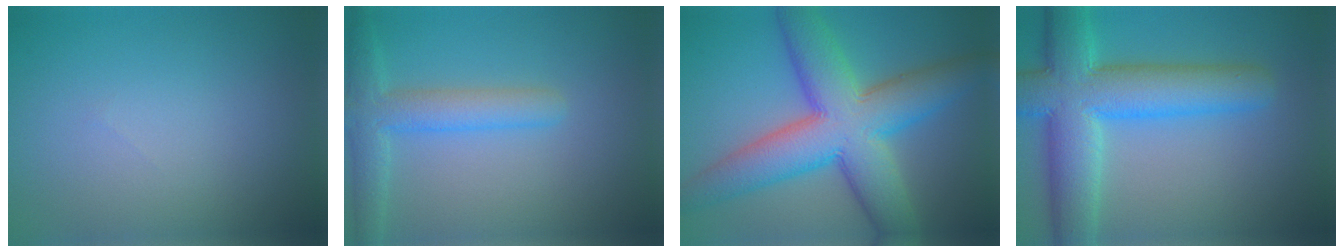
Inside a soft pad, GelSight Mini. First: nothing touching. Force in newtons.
{"total": 4.0, "press": 4.0, "slide": 0.2}
{"total": 11.1, "press": 11.1, "slide": 0.4}
{"total": 9.8, "press": 9.8, "slide": 0.4}